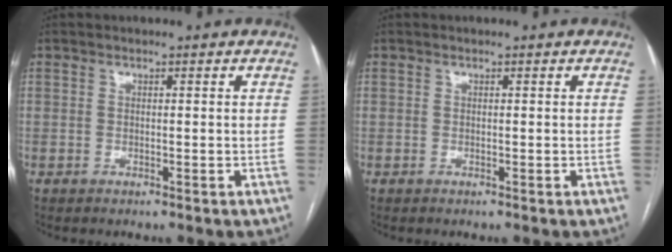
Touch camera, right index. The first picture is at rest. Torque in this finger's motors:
{"motor_torque": [0.00, 0.00, 0.00, 0.01]}